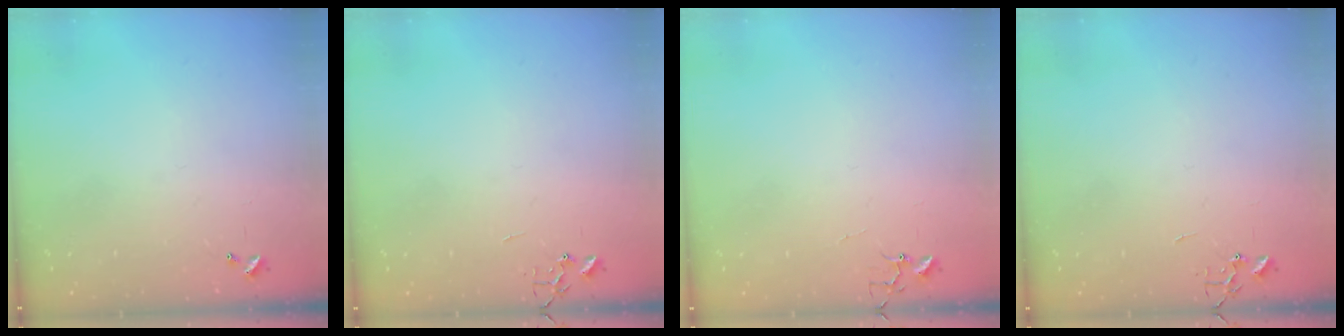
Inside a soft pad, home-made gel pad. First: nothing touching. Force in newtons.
{"total": 0.0}
{"total": 4.0, "press": 4.0, "slide": 0.3}
{"total": 0.0}